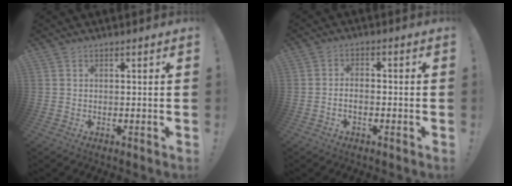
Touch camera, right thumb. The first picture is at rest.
{"total": 2.5, "force": [-1.1, 1.2, 1.8], "torque": [-0.037, 0.001, -0.022]}